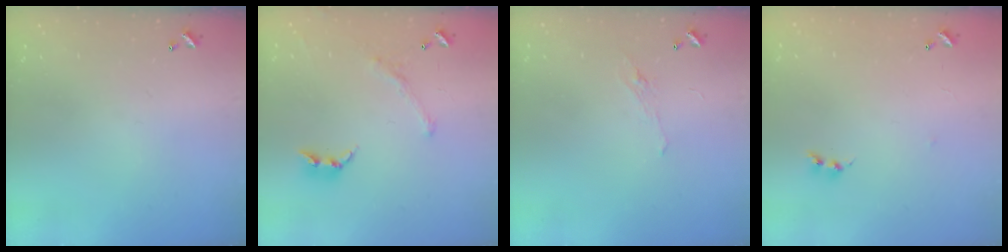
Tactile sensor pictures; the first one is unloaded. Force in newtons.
{"total": 1.5, "press": 1.0, "slide": 1.2}
{"total": 2.2, "press": 2.1, "slide": 0.8}
{"total": 6.3, "press": 6.2, "slide": 0.7}